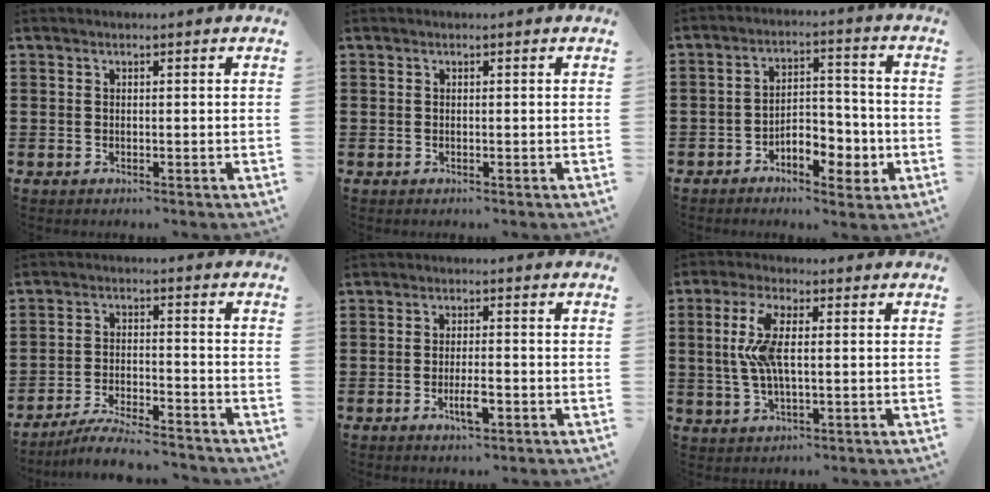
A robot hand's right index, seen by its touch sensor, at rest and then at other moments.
{"total": 0.0}
{"total": 6.7, "force": [-3.1, 3.7, 4.6], "torque": [-0.071, 0.013, -0.058]}
{"total": 5.4, "force": [-5.1, 0.1, 1.7], "torque": [-0.043, -0.006, -0.103]}
{"total": 3.8, "force": [-1.5, 1.0, 3.3], "torque": [-0.069, -0.002, -0.031]}
{"total": 7.9, "force": [0.7, 2.9, 7.3], "torque": [-0.174, -0.003, 0.000]}